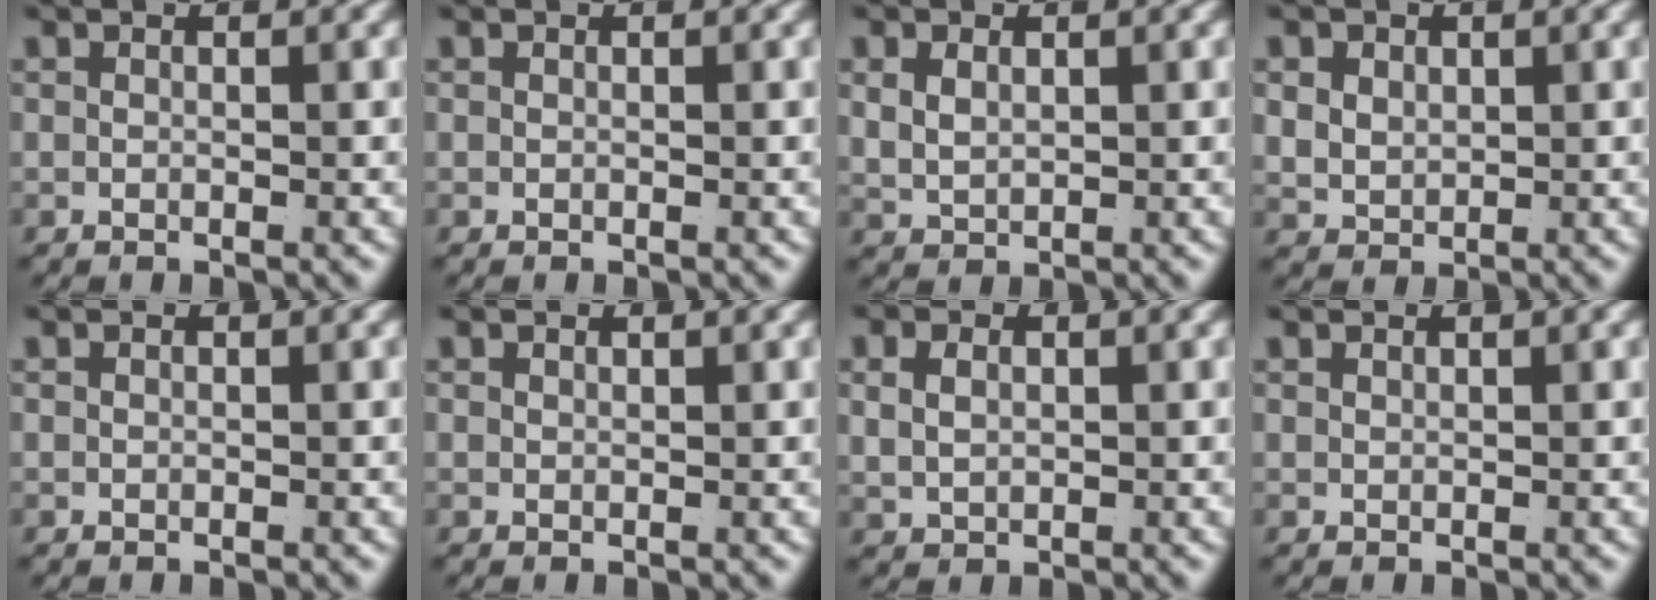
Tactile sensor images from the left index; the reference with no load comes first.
{"total": 0.0}
{"total": 2.4, "force": [0.8, 1.8, 1.3], "torque": [-0.036, -0.008, 0.028]}
{"total": 3.1, "force": [0.8, 2.7, 1.4], "torque": [-0.042, -0.016, 0.028]}
{"total": 0.0}
{"total": 0.6, "force": [0.4, -0.4, 0.0], "torque": [0.005, -0.003, 0.015]}
{"total": 2.0, "force": [0.7, 1.4, 1.2], "torque": [-0.027, -0.003, 0.024]}
{"total": 0.7, "force": [0.5, -0.5, 0.0], "torque": [0.005, -0.002, 0.016]}